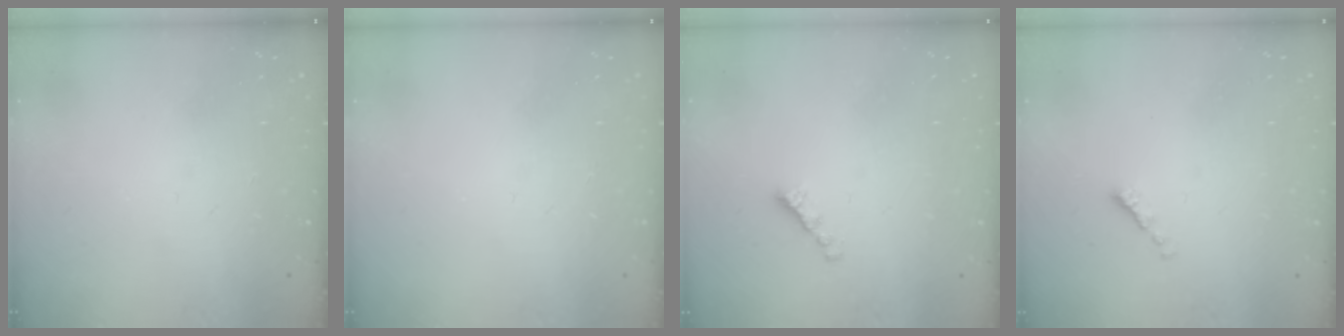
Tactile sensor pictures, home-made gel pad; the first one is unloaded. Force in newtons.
{"total": 0.0}
{"total": 2.7, "press": 2.6, "slide": 0.8}
{"total": 0.0}